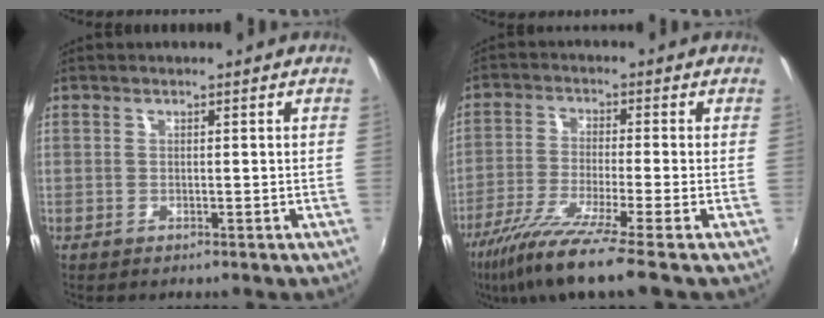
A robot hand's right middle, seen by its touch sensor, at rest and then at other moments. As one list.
[{"total": 11.5, "force": [-8.5, -0.9, 7.6], "torque": [-0.160, -0.041, -0.153]}]